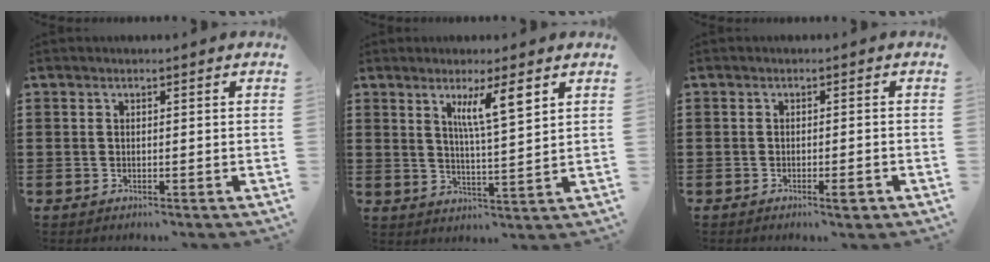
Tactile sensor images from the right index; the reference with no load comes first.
{"total": 6.4, "force": [3.2, 1.0, 5.4], "torque": [-0.107, 0.002, 0.049]}
{"total": 1.9, "force": [-1.1, 0.3, 1.5], "torque": [-0.025, -0.002, -0.019]}